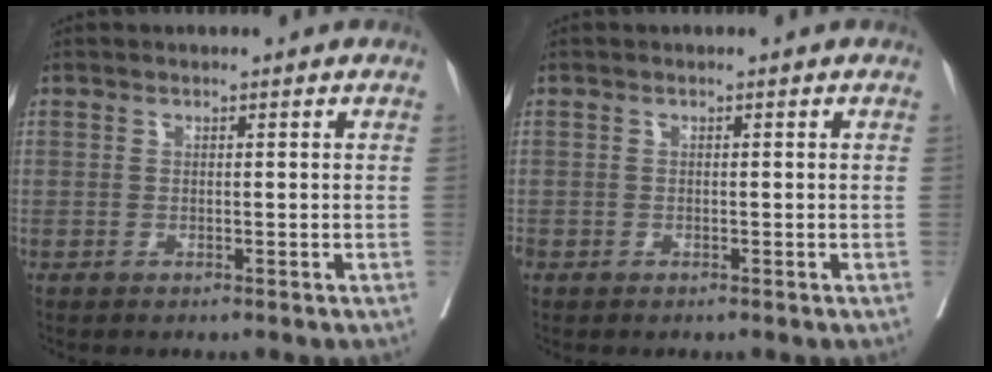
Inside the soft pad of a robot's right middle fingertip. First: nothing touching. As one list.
[{"total": 1.0, "force": [-0.5, 0.8, 0.3], "torque": [-0.010, 0.002, -0.009]}]